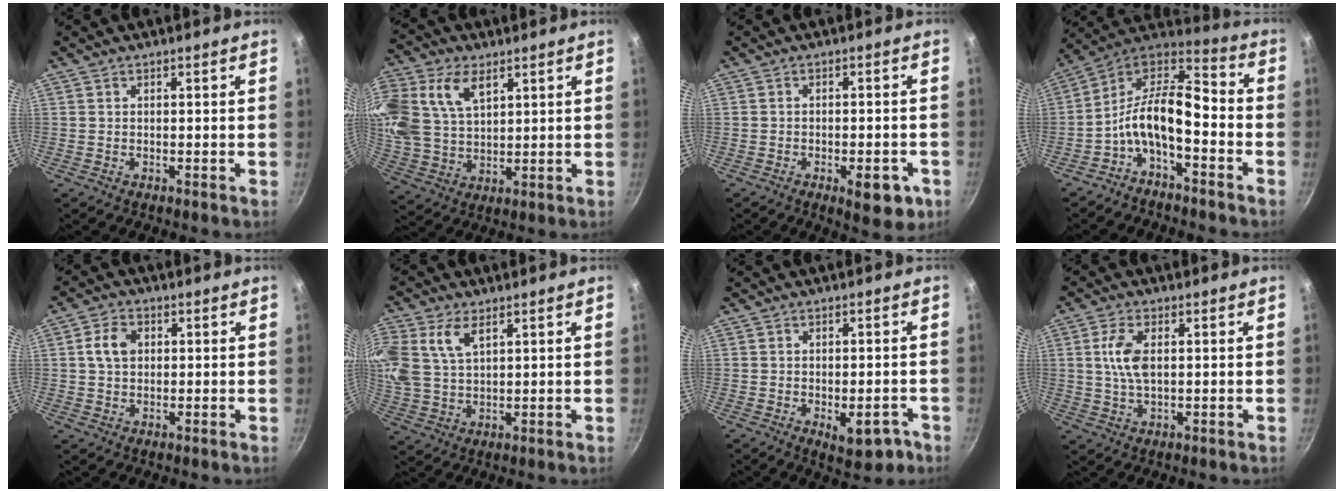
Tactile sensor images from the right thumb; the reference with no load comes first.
{"total": 20.6, "force": [8.1, 13.1, 13.6], "torque": [-0.334, 0.017, 0.158]}
{"total": 6.5, "force": [-2.9, 2.5, 5.2], "torque": [-0.056, 0.007, -0.033]}
{"total": 12.2, "force": [-4.1, 5.4, 10.2], "torque": [-0.172, 0.094, -0.083]}
{"total": 4.9, "force": [0.9, 3.6, 3.2], "torque": [-0.055, 0.006, 0.014]}
{"total": 13.6, "force": [5.6, 8.0, 9.4], "torque": [-0.237, 0.000, 0.112]}
{"total": 6.3, "force": [-2.8, 2.9, 4.8], "torque": [-0.055, 0.014, -0.027]}
{"total": 6.1, "force": [1.0, 3.0, 5.2], "torque": [-0.115, -0.001, 0.017]}